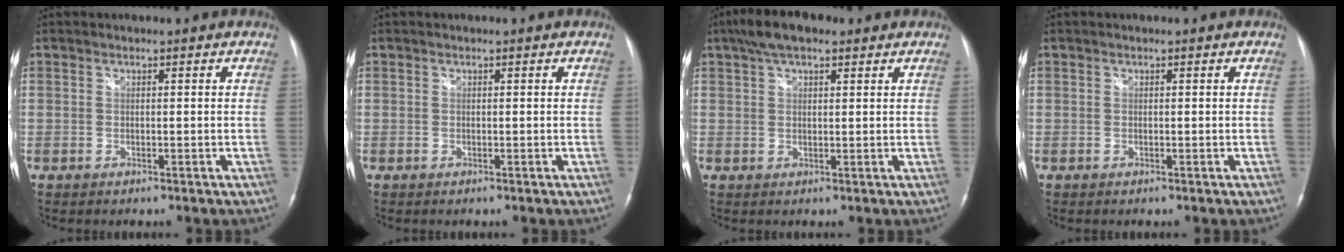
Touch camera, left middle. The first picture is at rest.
{"total": 0.0}
{"total": 6.4, "force": [4.2, 2.5, 4.1], "torque": [-0.080, 0.025, 0.071]}
{"total": 0.0}